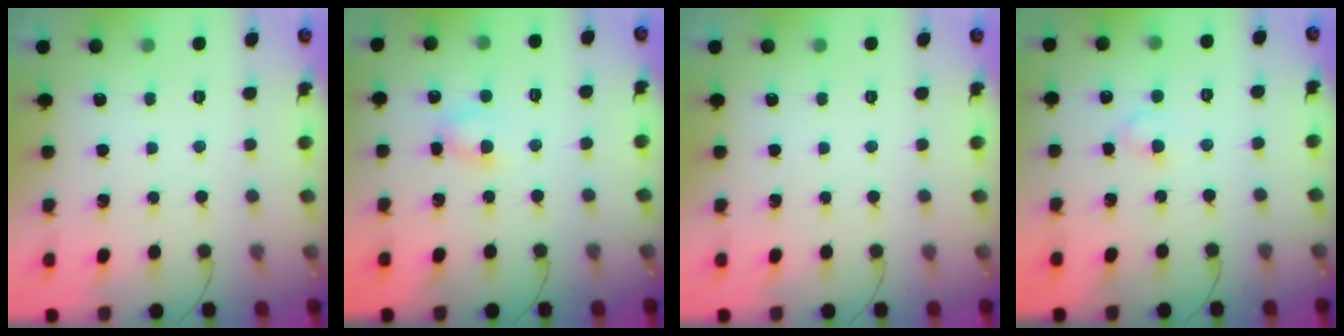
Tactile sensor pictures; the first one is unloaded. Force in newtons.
{"total": 4.3, "press": 4.0, "slide": 1.4}
{"total": 0.0}
{"total": 2.7, "press": 2.4, "slide": 1.2}